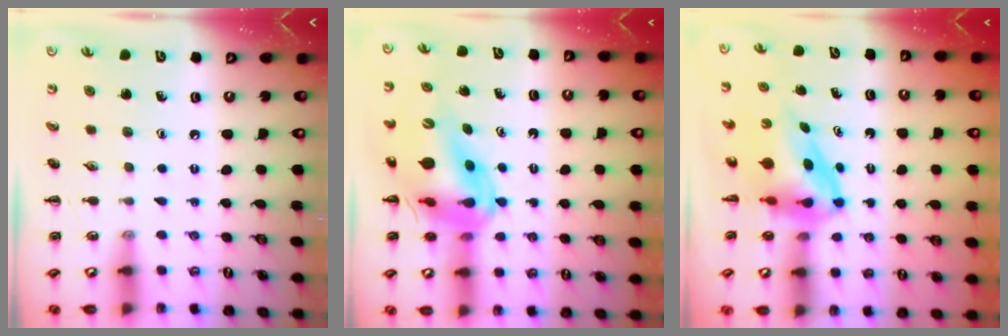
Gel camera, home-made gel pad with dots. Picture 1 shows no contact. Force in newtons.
{"total": 14.5, "press": 13.8, "slide": 4.3}
{"total": 4.6, "press": 4.5, "slide": 1.1}